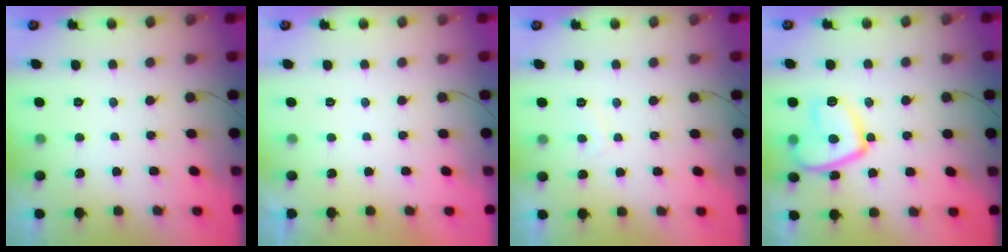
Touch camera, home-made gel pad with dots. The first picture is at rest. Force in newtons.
{"total": 2.1, "press": 2.1, "slide": 0.4}
{"total": 1.1, "press": 1.0, "slide": 0.4}
{"total": 12.9, "press": 12.9, "slide": 1.3}